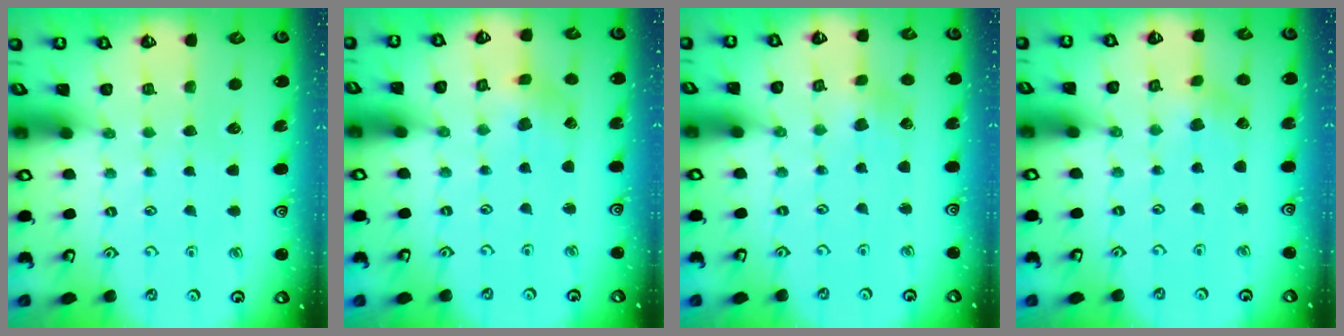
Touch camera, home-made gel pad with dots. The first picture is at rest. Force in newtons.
{"total": 2.7, "press": 2.7, "slide": 0.4}
{"total": 1.4, "press": 1.4, "slide": 0.2}
{"total": 1.6, "press": 1.6, "slide": 0.1}